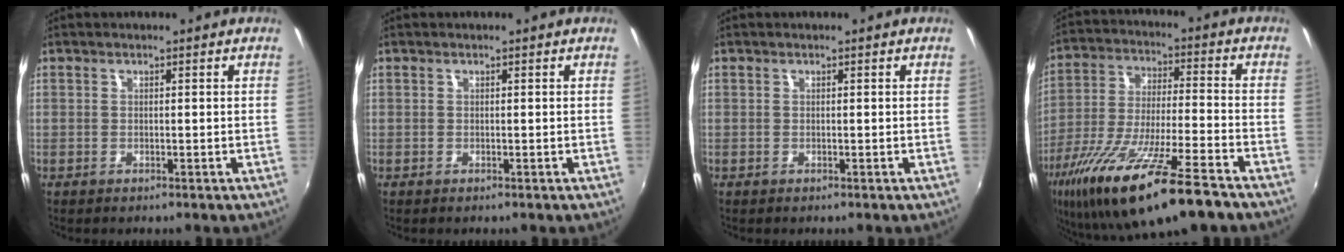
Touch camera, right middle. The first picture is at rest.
{"total": 0.0}
{"total": 0.0}
{"total": 22.3, "force": [-15.1, 3.2, 16.1], "torque": [-0.304, -0.057, -0.261]}